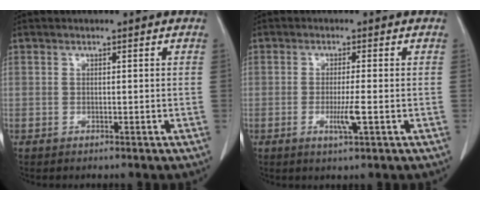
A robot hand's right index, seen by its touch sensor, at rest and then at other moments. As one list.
[{"total": 3.4, "force": [-1.0, -0.2, 3.3], "torque": [-0.059, -0.007, -0.017]}]